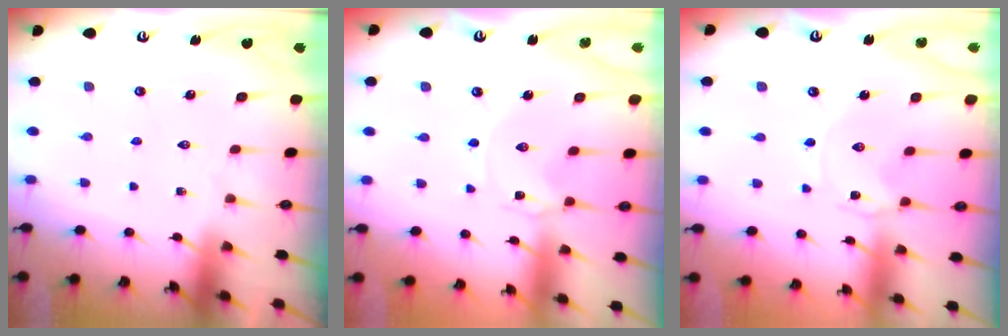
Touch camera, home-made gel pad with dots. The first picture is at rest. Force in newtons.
{"total": 0.0}
{"total": 0.5, "press": 0.5, "slide": 0.1}